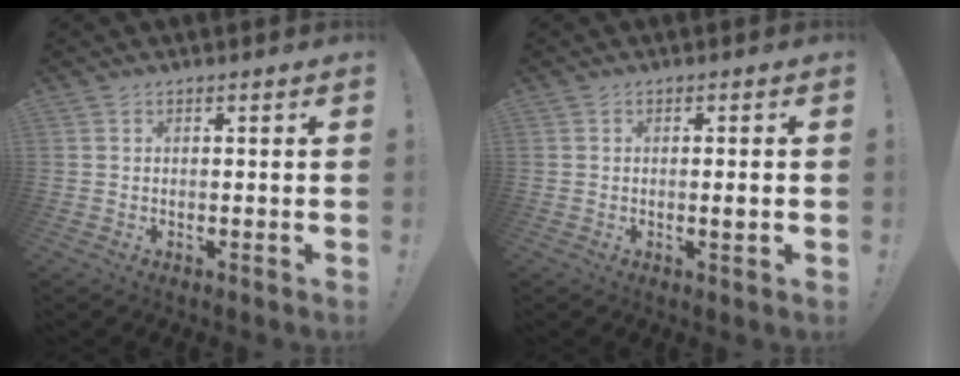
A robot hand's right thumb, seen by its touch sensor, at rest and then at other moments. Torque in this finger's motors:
{"motor_torque": [0.08, -0.29, 0.04, 0.25, 0.02]}